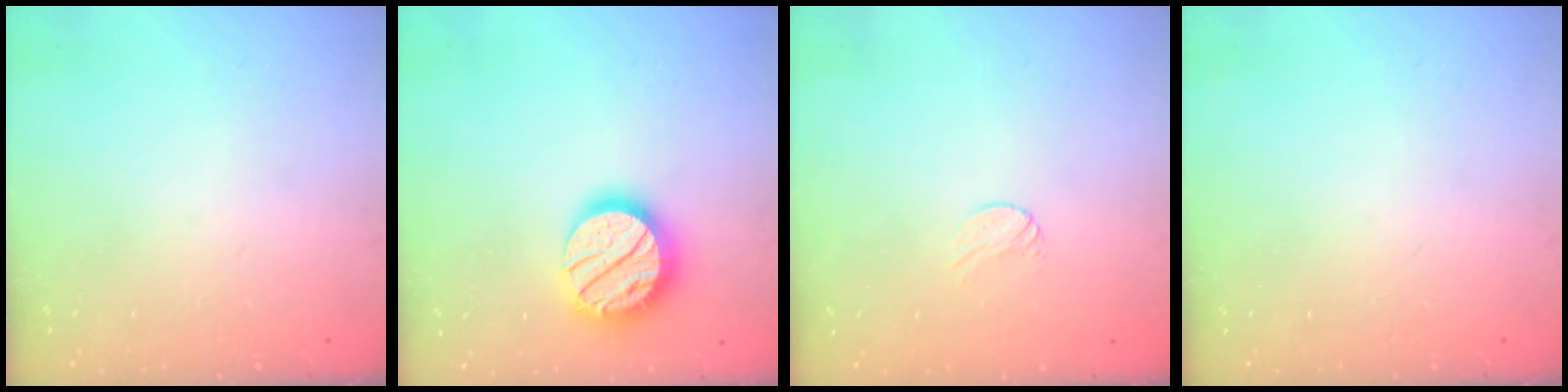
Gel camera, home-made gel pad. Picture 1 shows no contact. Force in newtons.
{"total": 18.0, "press": 17.9, "slide": 1.4}
{"total": 3.5, "press": 3.4, "slide": 0.2}
{"total": 0.0}